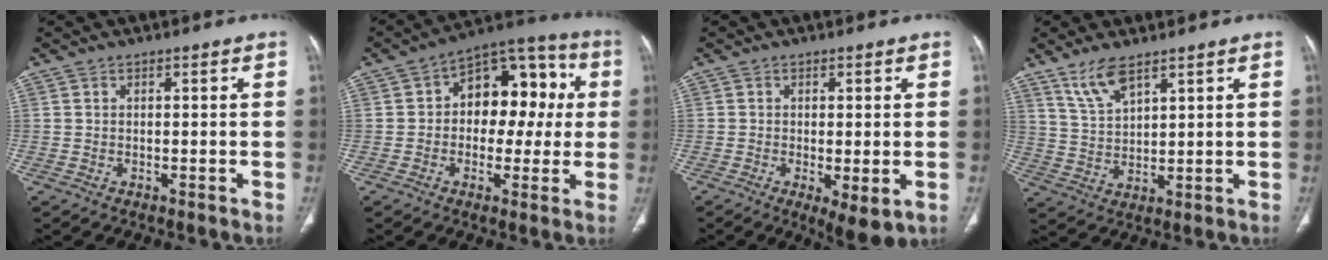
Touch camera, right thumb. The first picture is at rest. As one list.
[{"total": 15.4, "force": [1.6, 10.0, 11.5], "torque": [-0.100, 0.044, 0.014]}, {"total": 6.1, "force": [-1.7, 2.0, 5.6], "torque": [-0.093, -0.019, -0.022]}, {"total": 6.5, "force": [4.7, 2.1, 4.0], "torque": [-0.078, -0.021, 0.101]}]